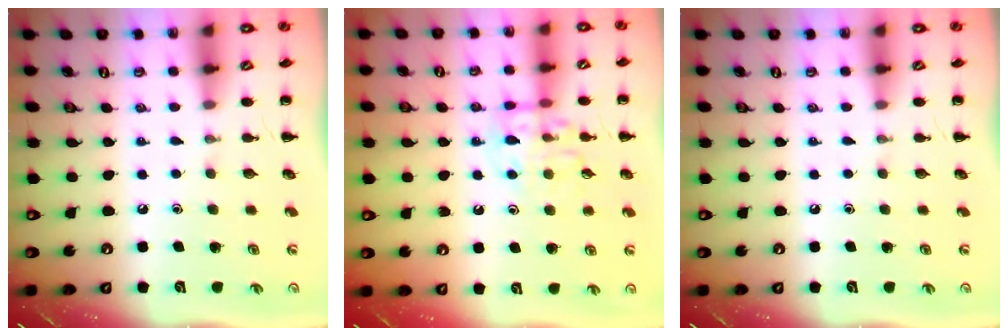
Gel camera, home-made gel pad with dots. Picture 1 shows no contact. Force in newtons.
{"total": 11.3, "press": 11.2, "slide": 0.9}
{"total": 0.0}